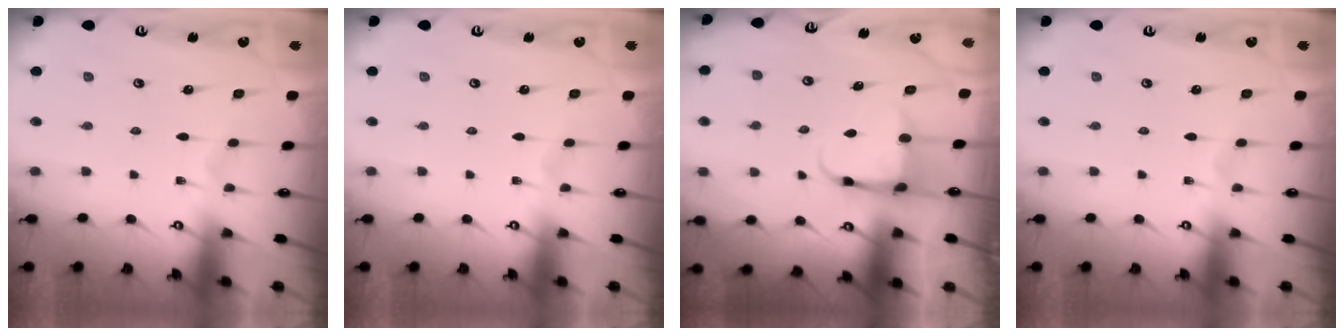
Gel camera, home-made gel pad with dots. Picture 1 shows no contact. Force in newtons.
{"total": 0.0}
{"total": 4.0, "press": 3.9, "slide": 0.4}
{"total": 0.0}